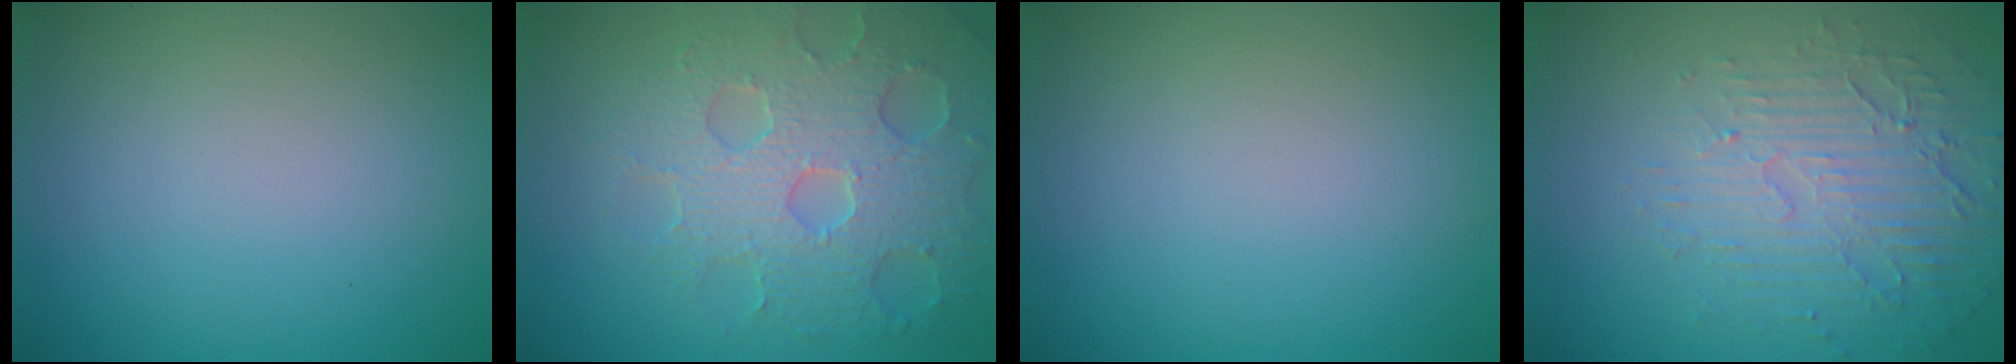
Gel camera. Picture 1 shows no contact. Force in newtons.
{"total": 6.9, "press": 5.5, "slide": 4.2}
{"total": 0.0}
{"total": 5.4, "press": 3.4, "slide": 4.3}